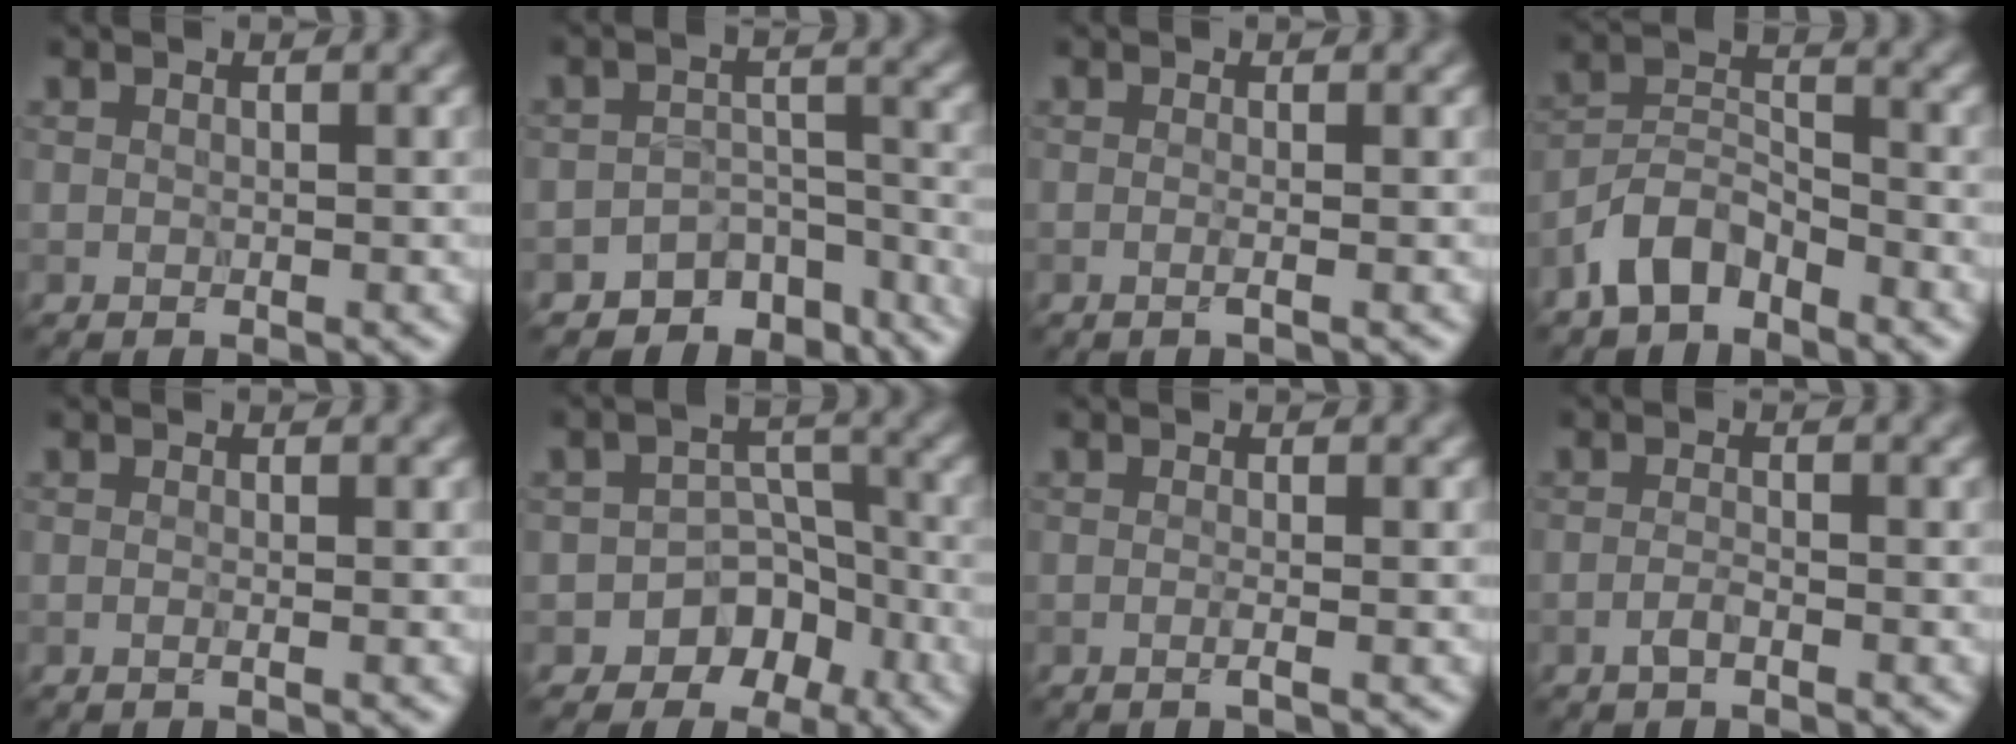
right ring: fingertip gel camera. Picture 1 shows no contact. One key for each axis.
{"total": 5.5, "fx": -4.4, "fy": 3.1, "fz": 1.1, "tx": 0.003, "ty": 0.000, "tz": -0.060}
{"total": 1.2, "fx": 0.0, "fy": 0.5, "fz": 1.1, "tx": -0.001, "ty": -0.006, "tz": -0.017}
{"total": 4.3, "fx": -3.4, "fy": 2.0, "fz": 1.8, "tx": -0.031, "ty": 0.008, "tz": -0.075}
{"total": 1.1, "fx": 0.2, "fy": 0.6, "fz": 1.0, "tx": 0.000, "ty": -0.006, "tz": -0.015}
{"total": 6.4, "fx": -4.0, "fy": 4.9, "fz": 1.1, "tx": 0.028, "ty": 0.011, "tz": -0.072}
{"total": 1.0, "fx": -0.1, "fy": 0.3, "fz": 0.9, "tx": -0.008, "ty": -0.004, "tz": -0.014}
{"total": 1.0, "fx": -0.7, "fy": 0.2, "fz": 0.7, "tx": -0.014, "ty": 0.005, "tz": -0.016}